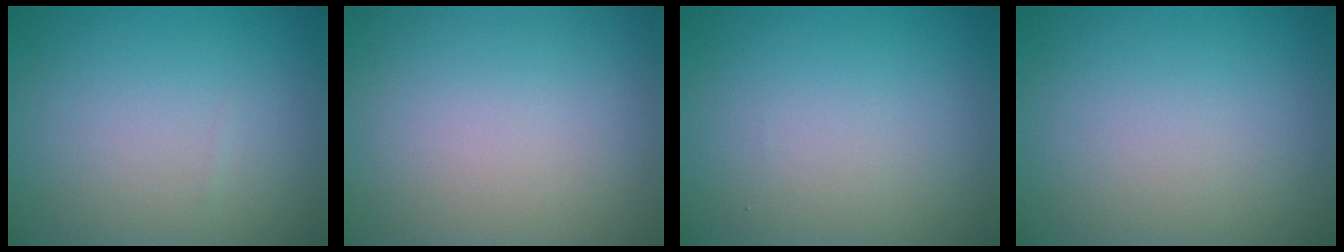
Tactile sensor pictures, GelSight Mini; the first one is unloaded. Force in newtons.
{"total": 0.0}
{"total": 0.0}
{"total": 0.0}